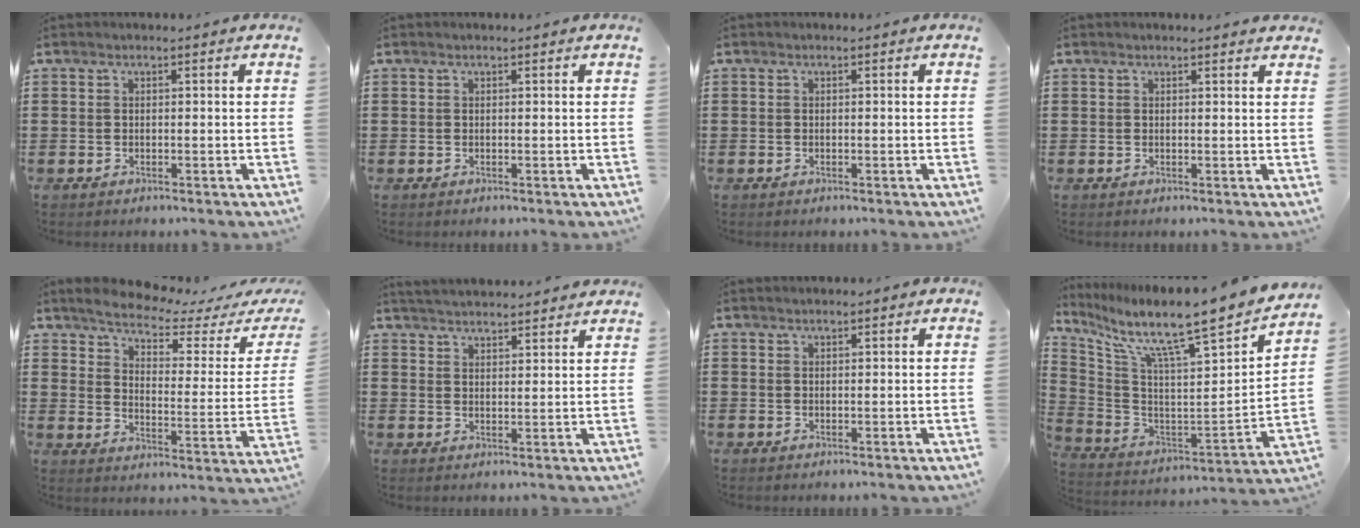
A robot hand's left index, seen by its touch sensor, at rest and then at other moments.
{"total": 0.0}
{"total": 0.0}
{"total": 0.7, "force": [0.7, 0.0, 0.1], "torque": [-0.004, -0.002, 0.014]}
{"total": 4.6, "force": [4.1, 0.5, 2.0], "torque": [-0.058, -0.034, 0.061]}
{"total": 3.2, "force": [3.2, -0.2, 0.0], "torque": [-0.011, -0.010, 0.060]}
{"total": 0.6, "force": [0.5, 0.1, 0.2], "torque": [-0.005, 0.001, 0.011]}
{"total": 9.1, "force": [7.5, 0.1, 5.0], "torque": [-0.118, -0.077, 0.107]}